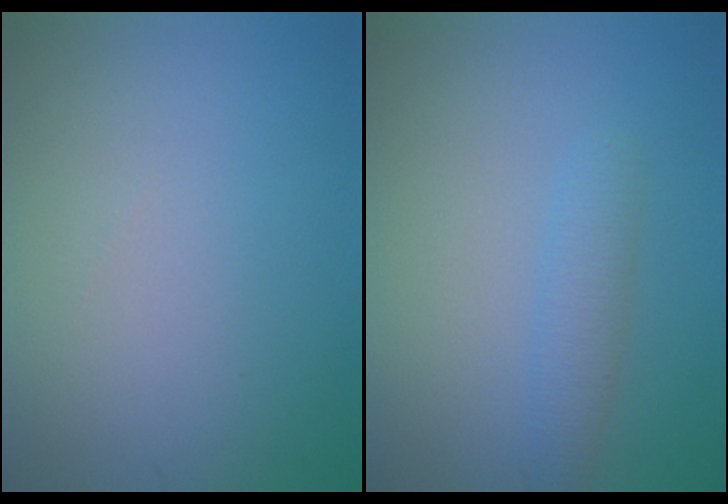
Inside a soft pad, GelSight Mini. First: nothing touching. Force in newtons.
{"total": 1.9, "press": 1.9, "slide": 0.1}